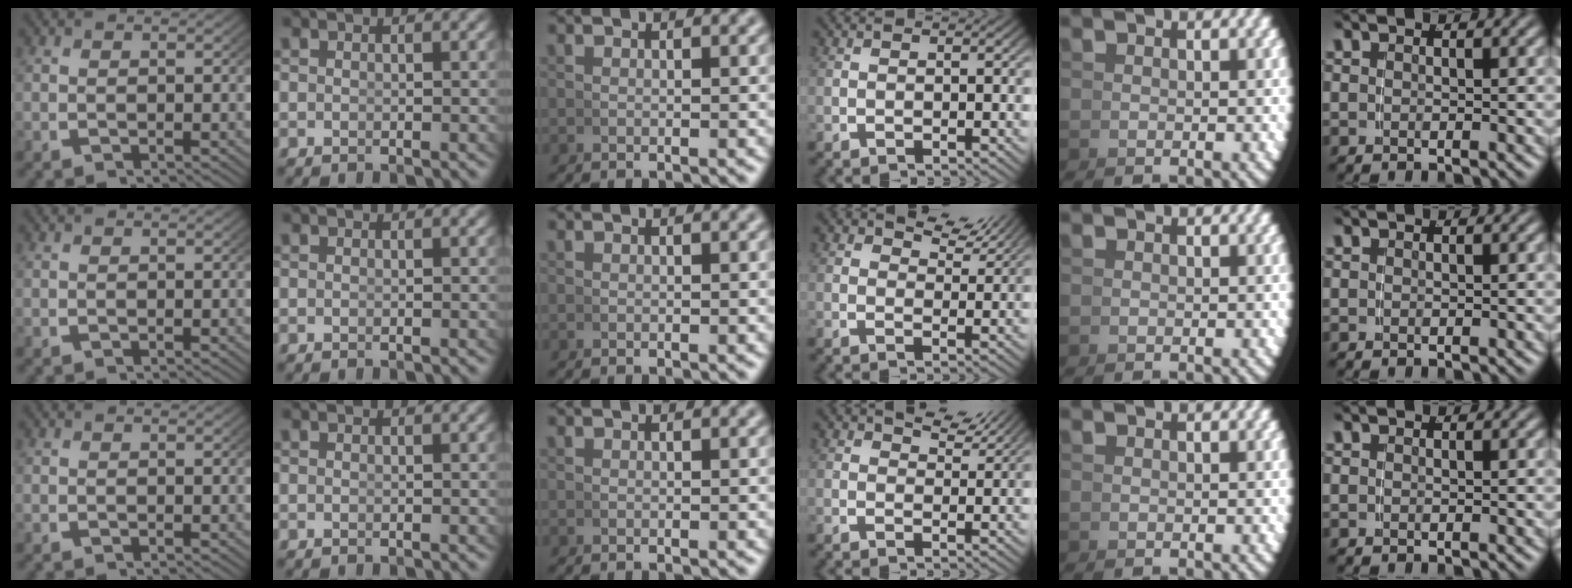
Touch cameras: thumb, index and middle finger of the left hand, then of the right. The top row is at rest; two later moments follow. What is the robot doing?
{"motion": "grasp_and_lifting", "object": "pen"}